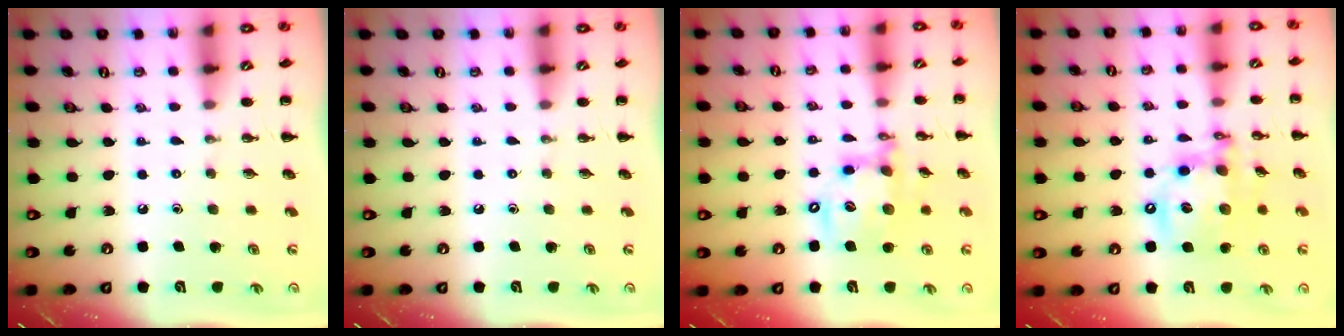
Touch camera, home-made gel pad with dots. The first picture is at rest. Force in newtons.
{"total": 0.0}
{"total": 15.0, "press": 14.7, "slide": 3.2}
{"total": 15.1, "press": 14.7, "slide": 3.3}